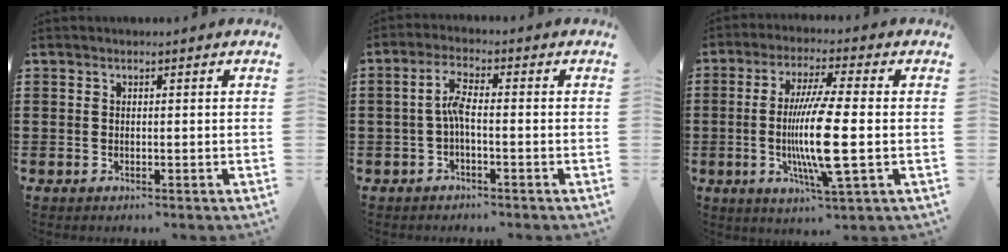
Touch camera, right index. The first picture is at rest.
{"total": 3.7, "force": [-0.9, 1.0, 3.5], "torque": [-0.074, 0.004, -0.020]}
{"total": 11.4, "force": [-1.6, 1.1, 11.2], "torque": [-0.224, -0.020, -0.038]}